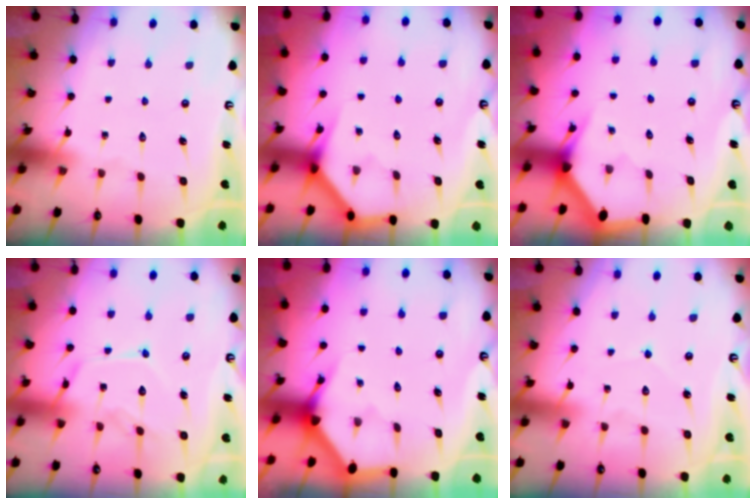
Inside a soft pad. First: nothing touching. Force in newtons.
{"total": 4.0, "press": 3.9, "slide": 0.3}
{"total": 3.0, "press": 3.0, "slide": 0.1}
{"total": 12.1, "press": 12.1, "slide": 0.6}
{"total": 3.5, "press": 3.5, "slide": 0.2}
{"total": 4.7, "press": 4.7, "slide": 0.6}